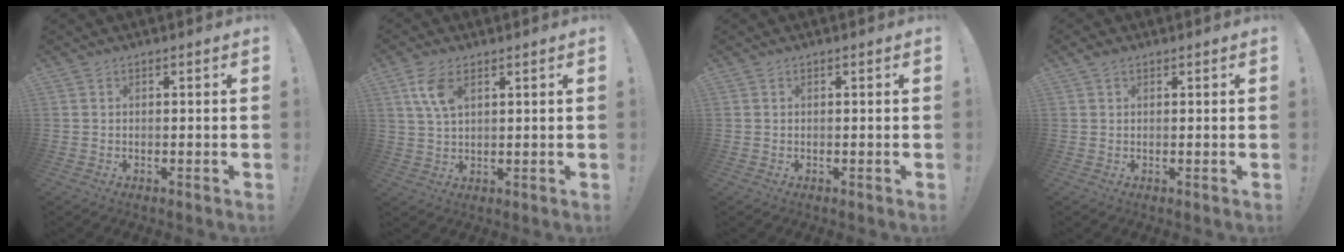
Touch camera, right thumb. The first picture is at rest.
{"total": 7.2, "force": [3.1, 3.5, 5.5], "torque": [-0.110, -0.006, 0.058]}
{"total": 0.0}
{"total": 1.7, "force": [1.0, 1.0, 0.9], "torque": [-0.013, 0.001, 0.018]}